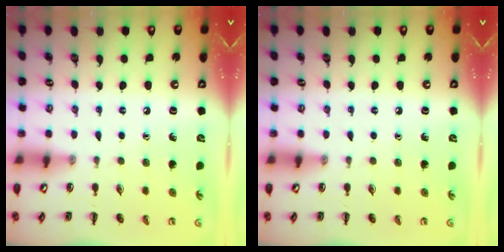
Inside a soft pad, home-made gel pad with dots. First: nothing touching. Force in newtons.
{"total": 0.0}